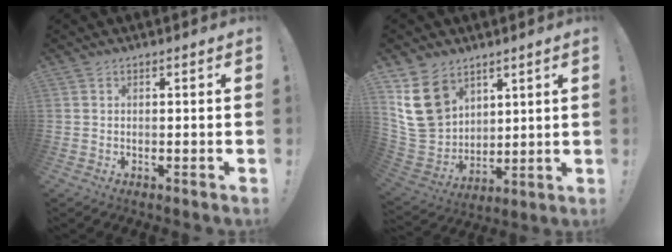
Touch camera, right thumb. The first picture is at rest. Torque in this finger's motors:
{"motor_torque": [0.91, 3.08, 0.18, 0.21, 0.30]}